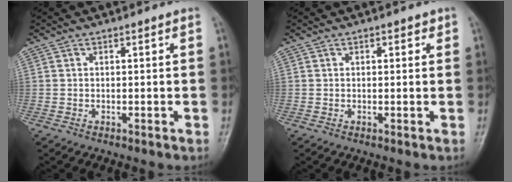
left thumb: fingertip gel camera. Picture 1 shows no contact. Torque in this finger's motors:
{"motor_torque": [-0.22, -0.13, -0.03, 0.00, 0.04]}